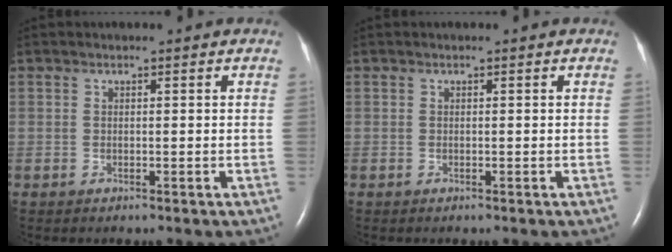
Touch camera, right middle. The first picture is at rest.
{"total": 0.0}